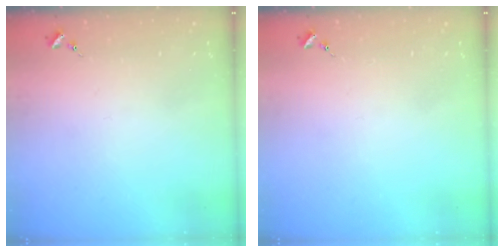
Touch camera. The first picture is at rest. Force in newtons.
{"total": 0.0}